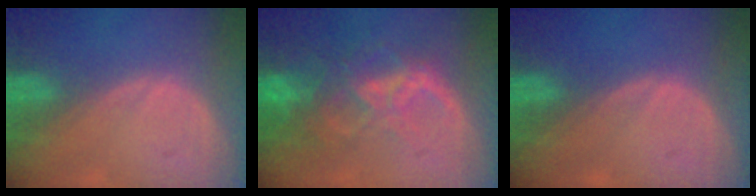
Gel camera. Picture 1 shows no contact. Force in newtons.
{"total": 8.8, "press": 7.4, "slide": 4.7}
{"total": 0.0}